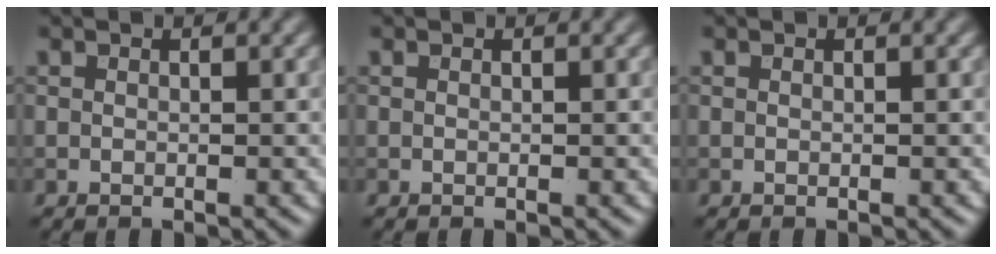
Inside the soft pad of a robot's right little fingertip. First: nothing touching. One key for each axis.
{"total": 0.0}
{"total": 0.0}